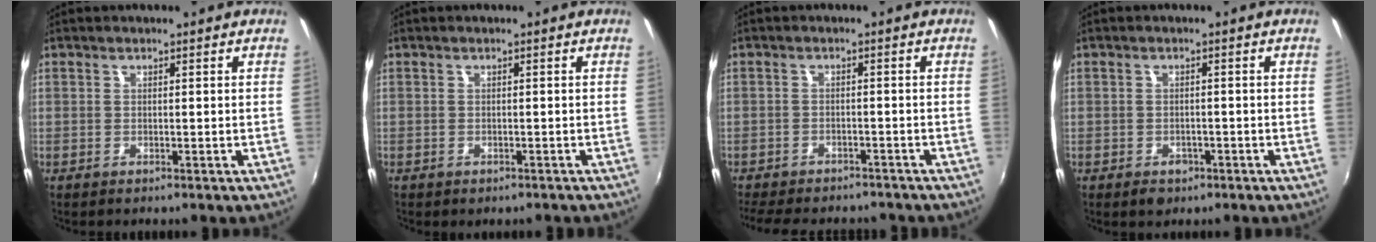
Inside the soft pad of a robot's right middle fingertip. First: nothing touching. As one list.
[{"total": 1.4, "force": [-1.1, 0.6, 0.6], "torque": [-0.013, -0.005, -0.011]}, {"total": 11.8, "force": [-10.2, 3.8, 4.7], "torque": [-0.111, -0.016, -0.147]}, {"total": 3.2, "force": [-1.9, 2.2, 1.3], "torque": [-0.028, -0.005, -0.024]}]